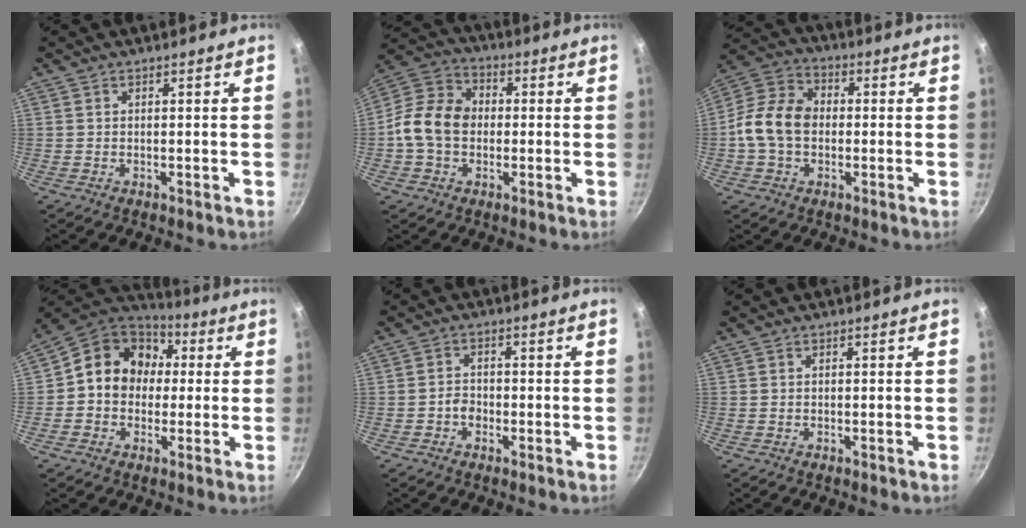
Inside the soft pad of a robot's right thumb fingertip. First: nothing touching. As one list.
[{"total": 11.9, "force": [-1.0, 9.3, 7.4], "torque": [-0.106, 0.028, -0.040]}, {"total": 11.7, "force": [-0.9, 8.8, 7.7], "torque": [-0.119, 0.029, -0.037]}, {"total": 13.7, "force": [1.2, 11.8, 7.0], "torque": [-0.075, 0.032, -0.002]}, {"total": 2.4, "force": [-1.0, 1.8, 1.3], "torque": [-0.014, 0.013, -0.022]}, {"total": 0.0}]